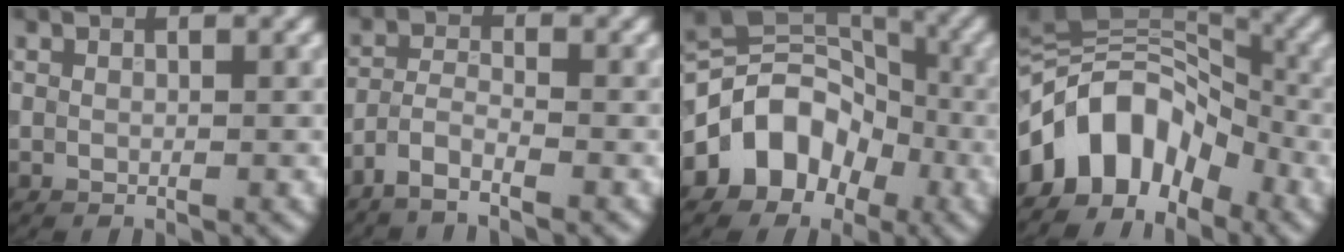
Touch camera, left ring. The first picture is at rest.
{"total": 2.6, "force": [-2.1, 0.5, 1.4], "torque": [-0.030, 0.001, -0.052]}
{"total": 7.3, "force": [-2.9, 5.8, 3.4], "torque": [-0.028, 0.010, -0.064]}
{"total": 9.8, "force": [-4.3, 6.4, 6.0], "torque": [-0.081, 0.021, -0.097]}